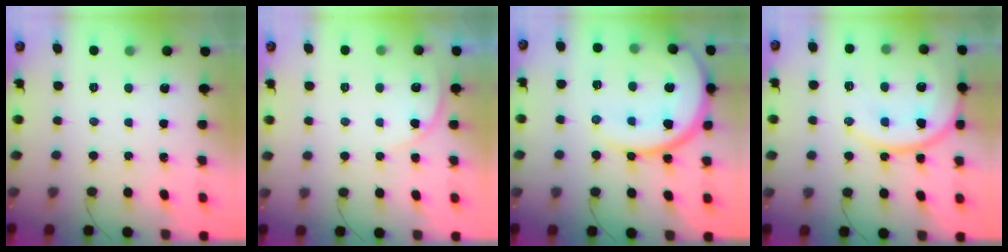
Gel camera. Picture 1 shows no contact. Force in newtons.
{"total": 4.8, "press": 4.7, "slide": 0.3}
{"total": 17.6, "press": 17.6, "slide": 1.5}
{"total": 16.6, "press": 16.5, "slide": 1.9}